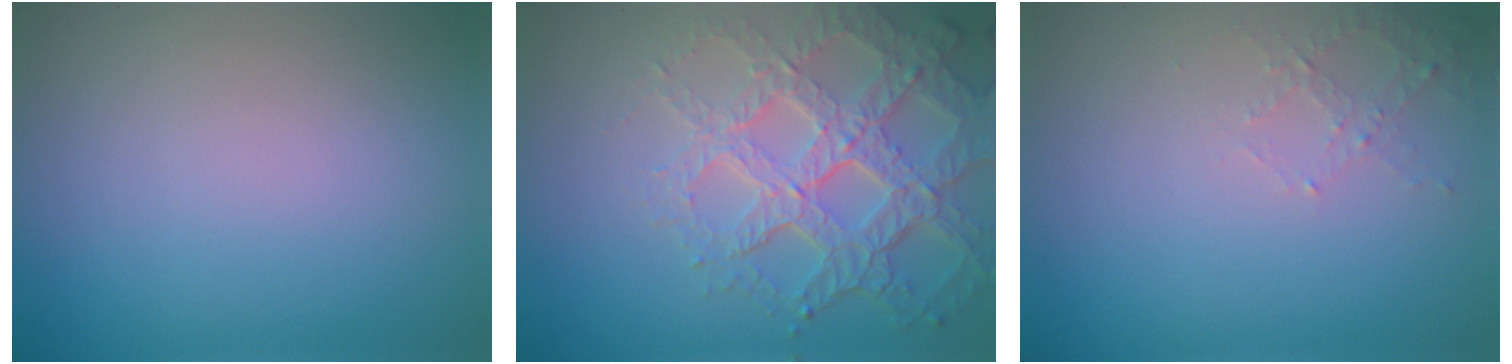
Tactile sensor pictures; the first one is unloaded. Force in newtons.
{"total": 7.0, "press": 5.0, "slide": 4.9}
{"total": 1.3, "press": 1.3, "slide": 0.4}